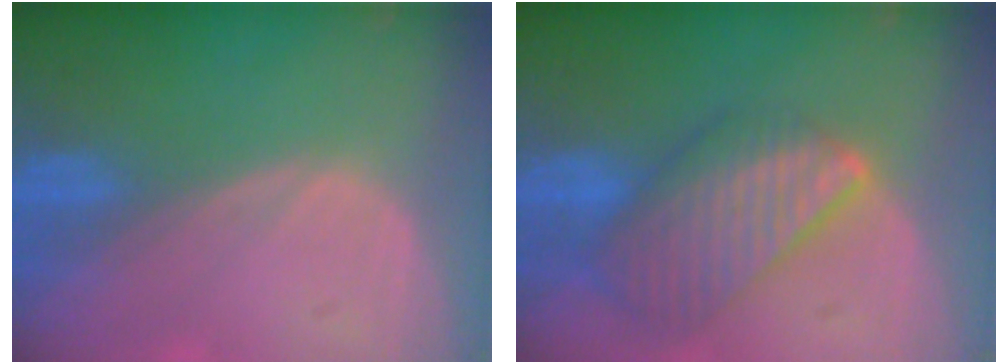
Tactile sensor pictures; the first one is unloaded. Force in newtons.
{"total": 9.5, "press": 8.3, "slide": 4.6}